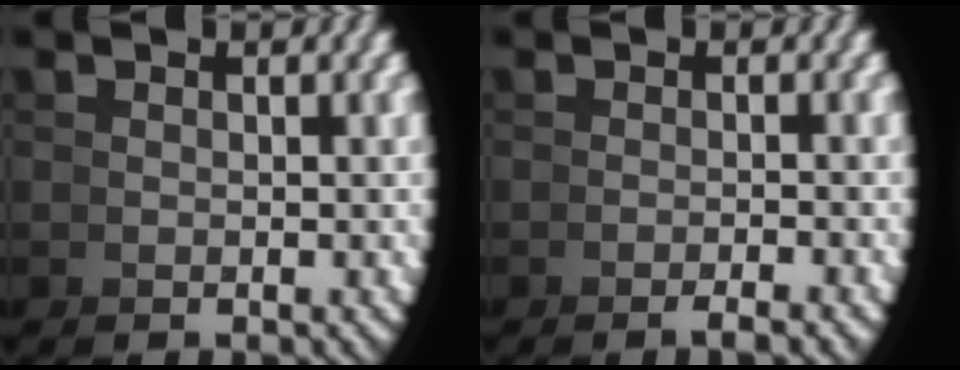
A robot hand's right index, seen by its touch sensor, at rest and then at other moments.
{"total": 1.7, "force": [-1.5, -0.3, 0.6], "torque": [0.000, 0.013, -0.033]}